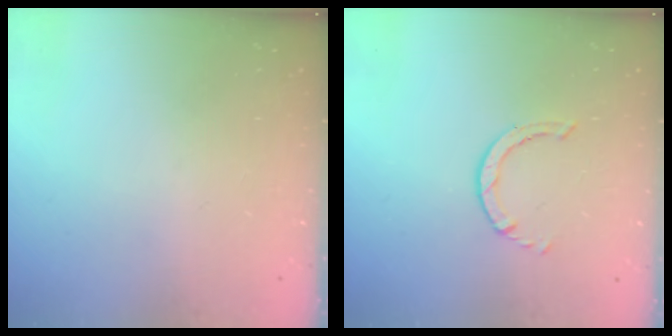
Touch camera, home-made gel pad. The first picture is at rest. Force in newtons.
{"total": 0.6, "press": 0.6, "slide": 0.1}